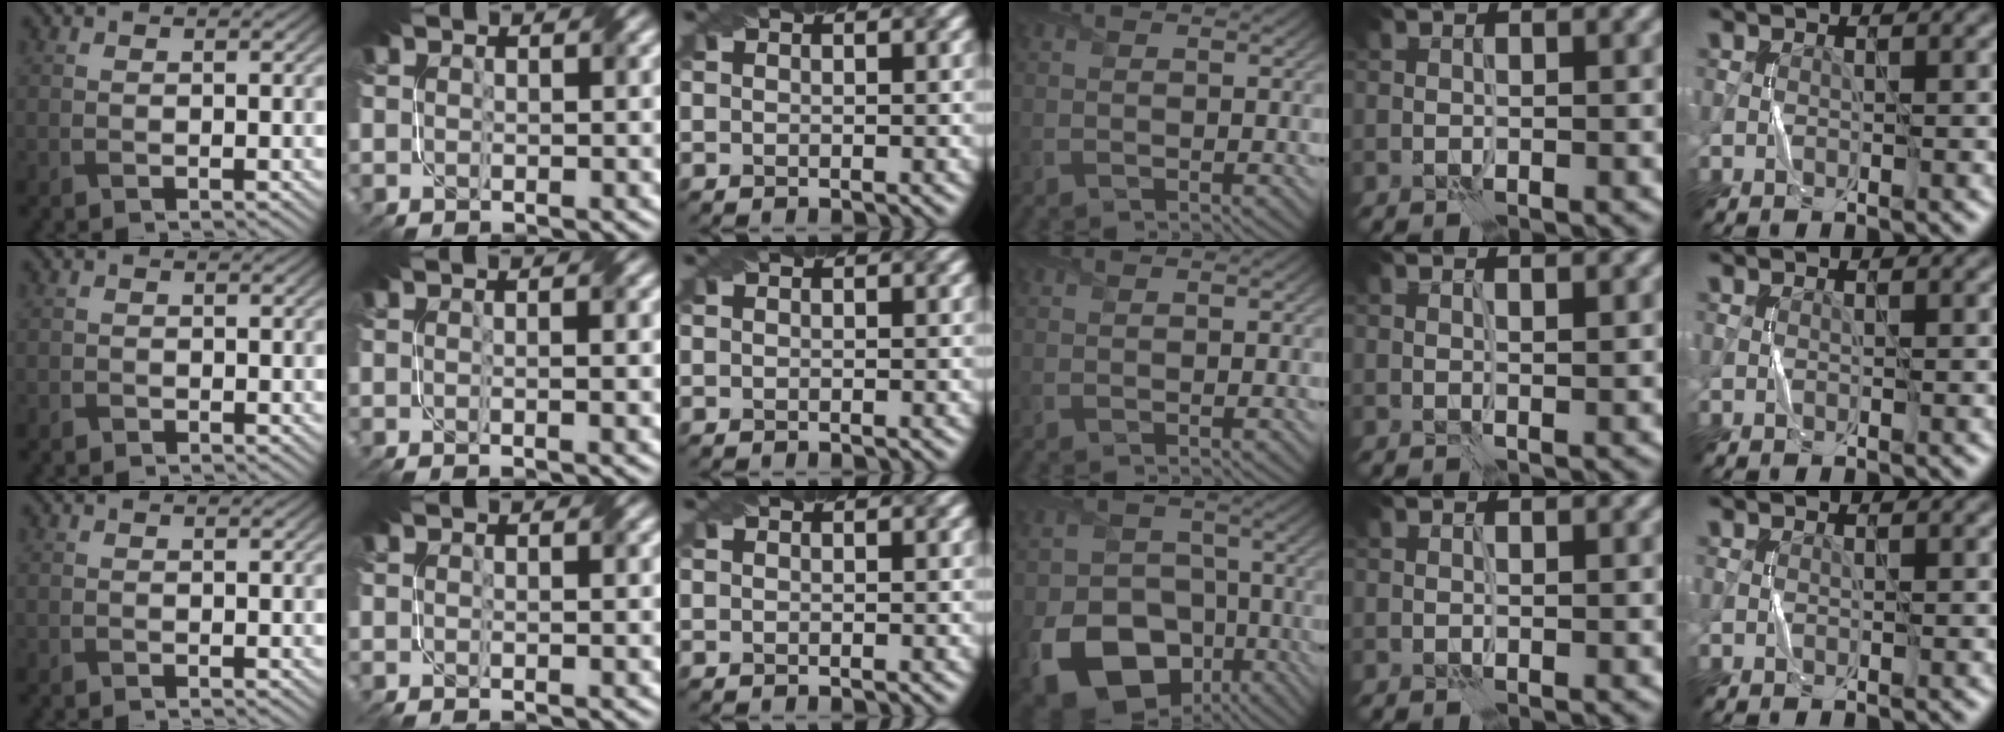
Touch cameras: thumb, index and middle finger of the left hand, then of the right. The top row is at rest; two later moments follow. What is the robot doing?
{"motion": "fold", "object": "napkin"}